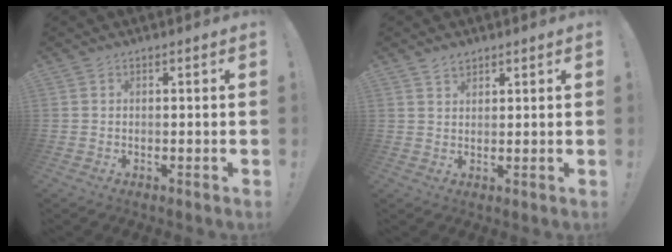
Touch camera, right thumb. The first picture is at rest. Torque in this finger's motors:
{"motor_torque": [-0.22, 0.30, 0.18, 0.01, -0.02]}